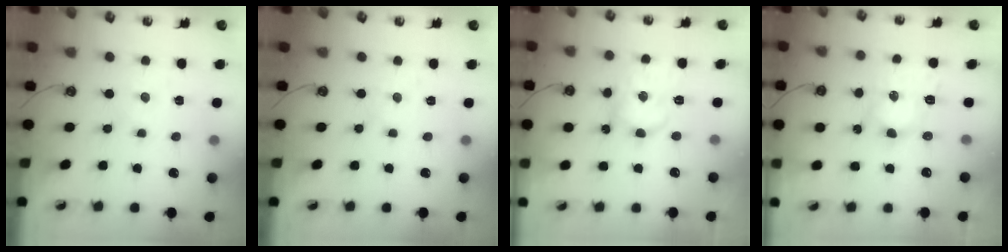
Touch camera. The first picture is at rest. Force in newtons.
{"total": 1.7, "press": 1.6, "slide": 0.2}
{"total": 11.0, "press": 11.0, "slide": 0.0}
{"total": 7.7, "press": 7.7, "slide": 0.2}